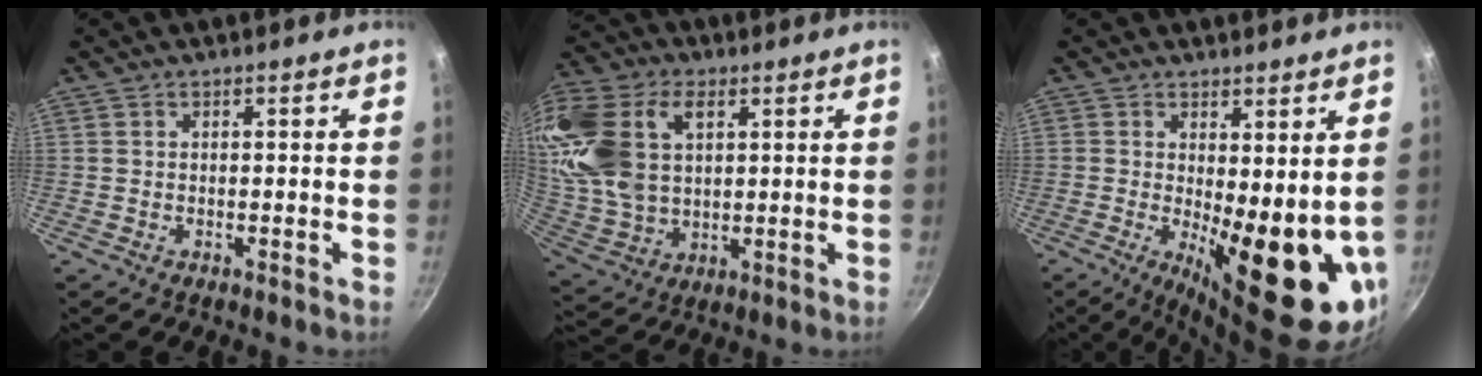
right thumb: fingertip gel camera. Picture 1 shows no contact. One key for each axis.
{"total": 23.0, "fx": 7.0, "fy": 15.1, "fz": 15.8, "tx": -0.343, "ty": 0.003, "tz": 0.138}
{"total": 14.9, "fx": -0.1, "fy": 5.2, "fz": 13.9, "tx": -0.159, "ty": -0.032, "tz": 0.012}